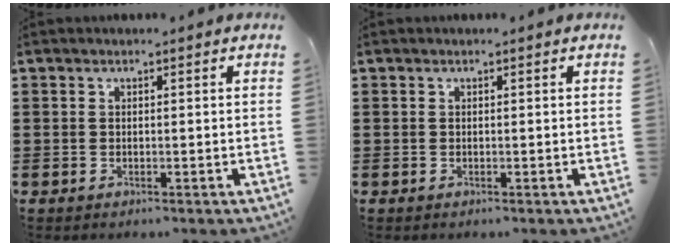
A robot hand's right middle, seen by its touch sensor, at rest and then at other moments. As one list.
[{"total": 0.0}]